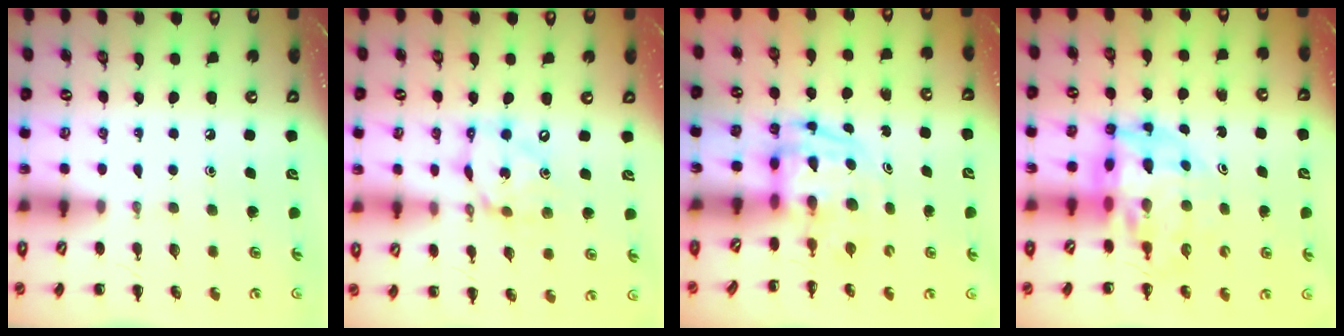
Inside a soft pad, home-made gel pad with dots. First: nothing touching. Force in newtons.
{"total": 10.9, "press": 10.6, "slide": 2.7}
{"total": 3.7, "press": 3.6, "slide": 0.7}
{"total": 11.6, "press": 11.0, "slide": 3.7}